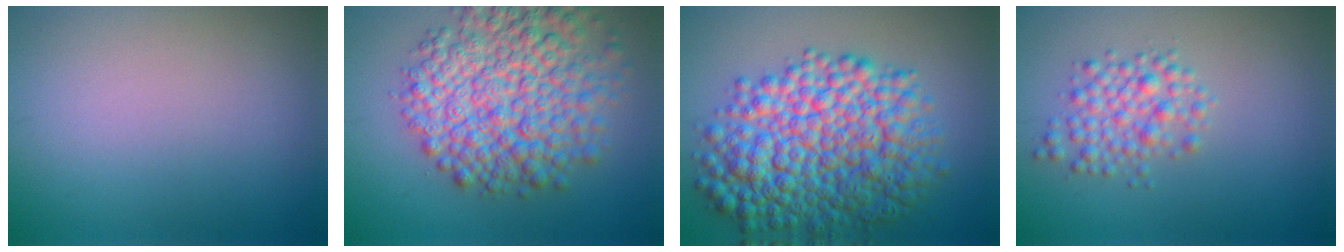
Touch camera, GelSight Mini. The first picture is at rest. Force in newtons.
{"total": 9.9, "press": 9.9, "slide": 0.3}
{"total": 11.3, "press": 11.3, "slide": 0.0}
{"total": 3.0, "press": 3.0, "slide": 0.1}